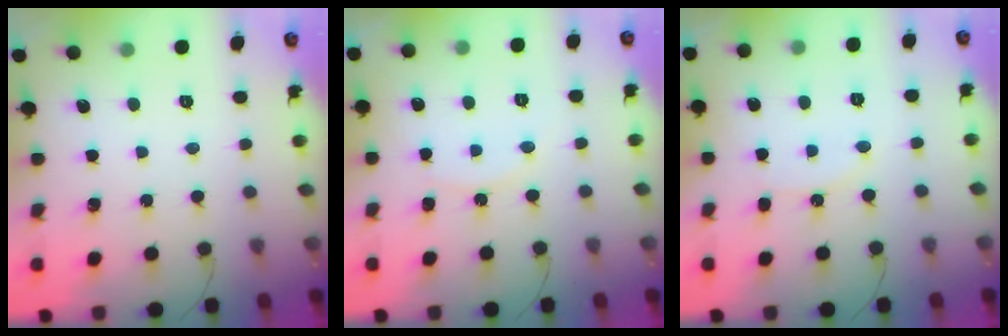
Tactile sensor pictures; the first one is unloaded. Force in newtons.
{"total": 7.8, "press": 7.8, "slide": 0.5}
{"total": 6.8, "press": 6.8, "slide": 0.5}